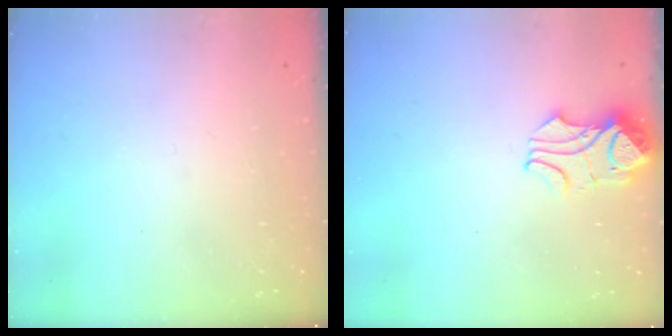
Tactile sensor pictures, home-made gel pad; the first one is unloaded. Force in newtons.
{"total": 3.5, "press": 3.4, "slide": 0.6}